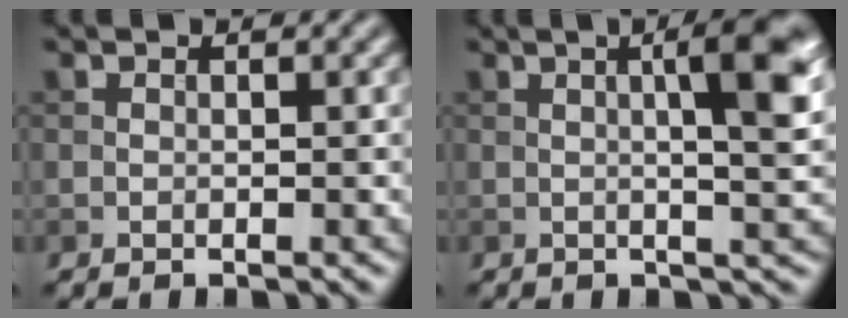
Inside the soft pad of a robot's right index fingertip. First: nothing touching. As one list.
[{"total": 7.2, "force": [1.4, 1.8, 6.9], "torque": [-0.071, 0.016, 0.015]}]